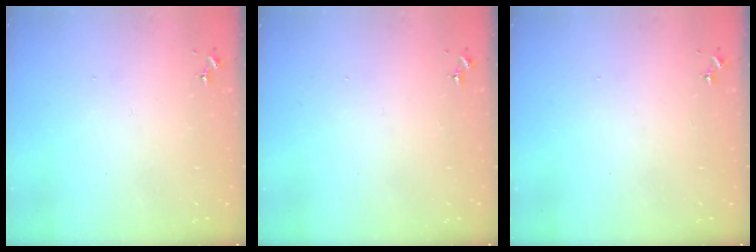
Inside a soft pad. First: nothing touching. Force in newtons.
{"total": 0.0}
{"total": 0.0}